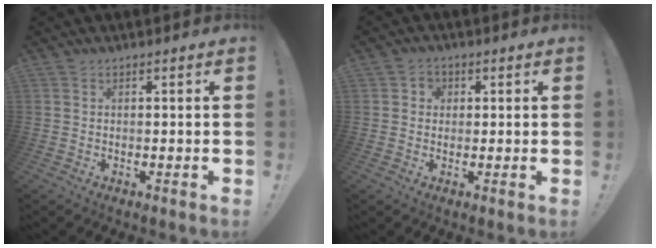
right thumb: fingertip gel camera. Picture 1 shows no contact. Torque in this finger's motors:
{"motor_torque": [0.10, 0.78, 0.20, -0.27, -0.03]}